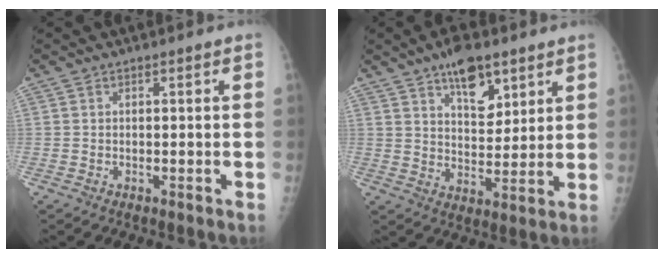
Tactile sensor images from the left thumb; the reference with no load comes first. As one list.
[{"total": 10.4, "force": [6.4, 5.0, 6.4], "torque": [-0.075, -0.039, 0.106]}]